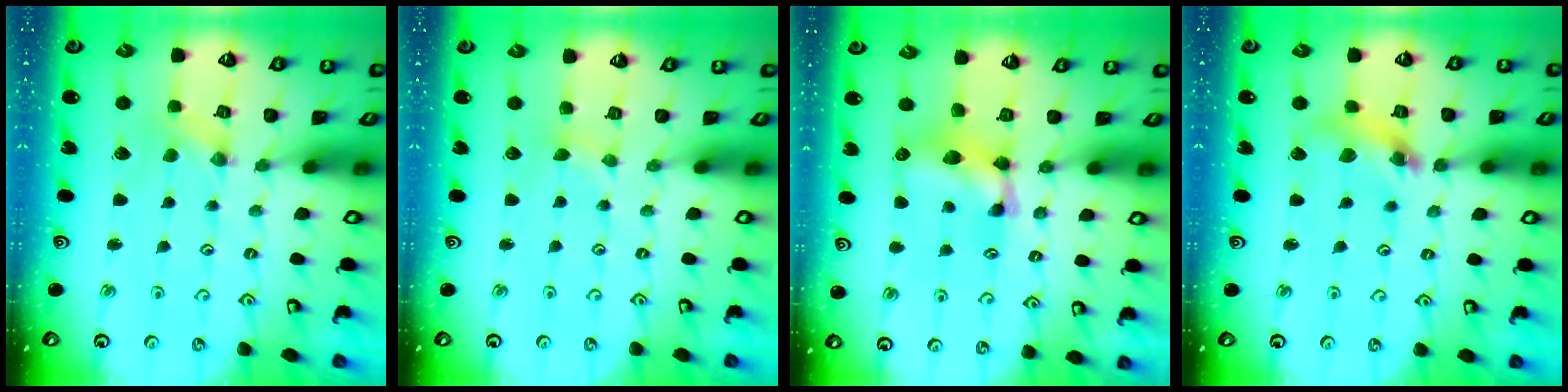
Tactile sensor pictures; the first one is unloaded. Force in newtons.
{"total": 1.0, "press": 1.0, "slide": 0.2}
{"total": 11.9, "press": 11.9, "slide": 0.4}
{"total": 11.9, "press": 11.8, "slide": 1.5}